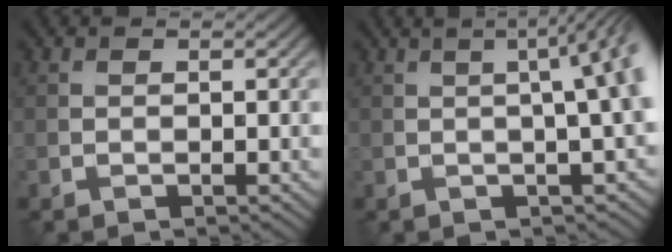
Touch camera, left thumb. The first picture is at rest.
{"total": 8.6, "force": [0.8, 2.7, 8.1], "torque": [-0.044, 0.034, 0.002]}